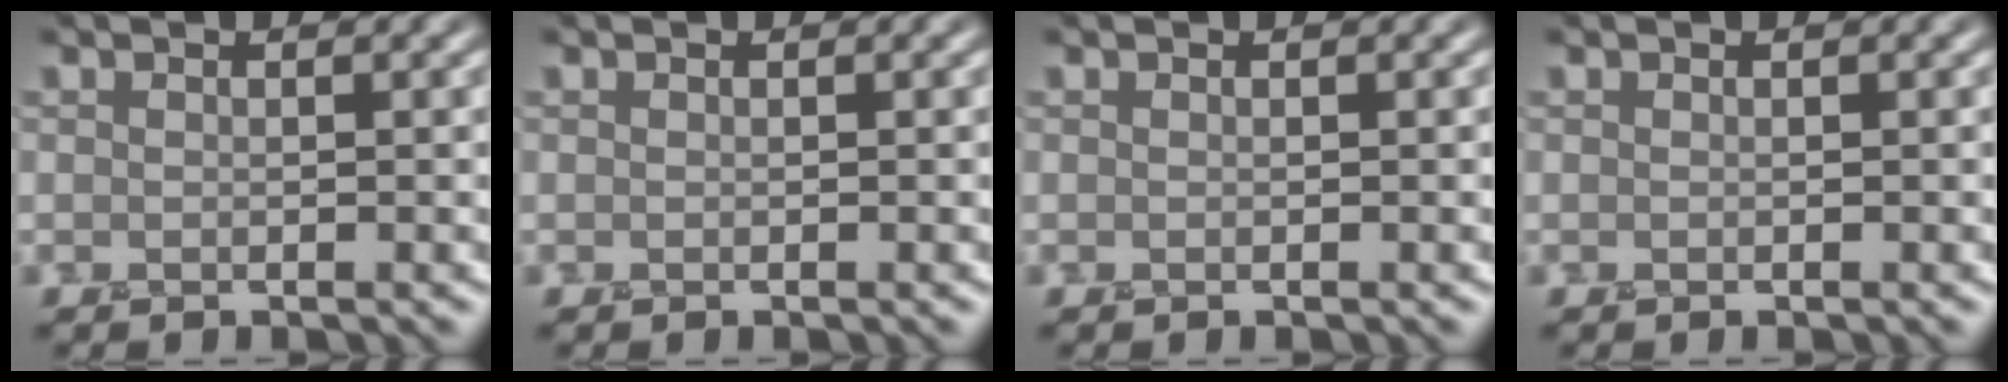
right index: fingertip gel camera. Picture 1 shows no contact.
{"total": 0.0}
{"total": 0.0}
{"total": 0.0}